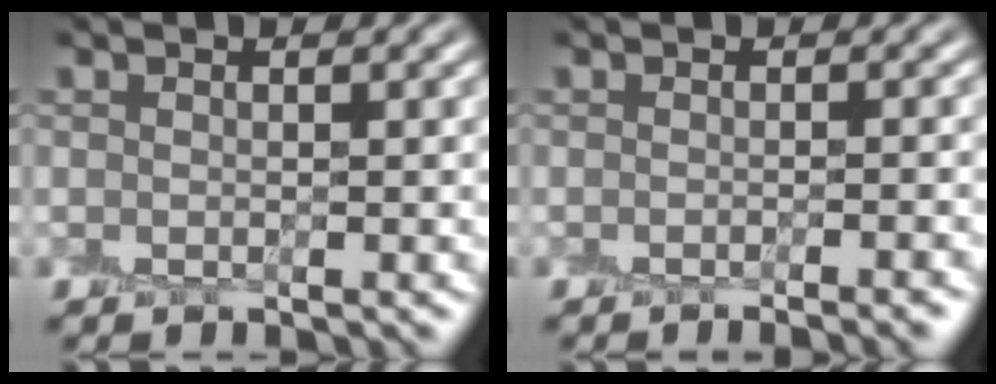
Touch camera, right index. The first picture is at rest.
{"total": 2.6, "force": [-1.7, 0.6, 1.9], "torque": [-0.008, 0.003, -0.022]}